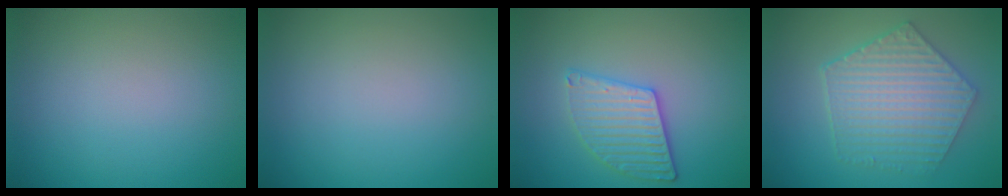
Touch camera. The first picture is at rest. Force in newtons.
{"total": 0.0}
{"total": 3.4, "press": 3.3, "slide": 1.0}
{"total": 5.9, "press": 4.8, "slide": 3.6}